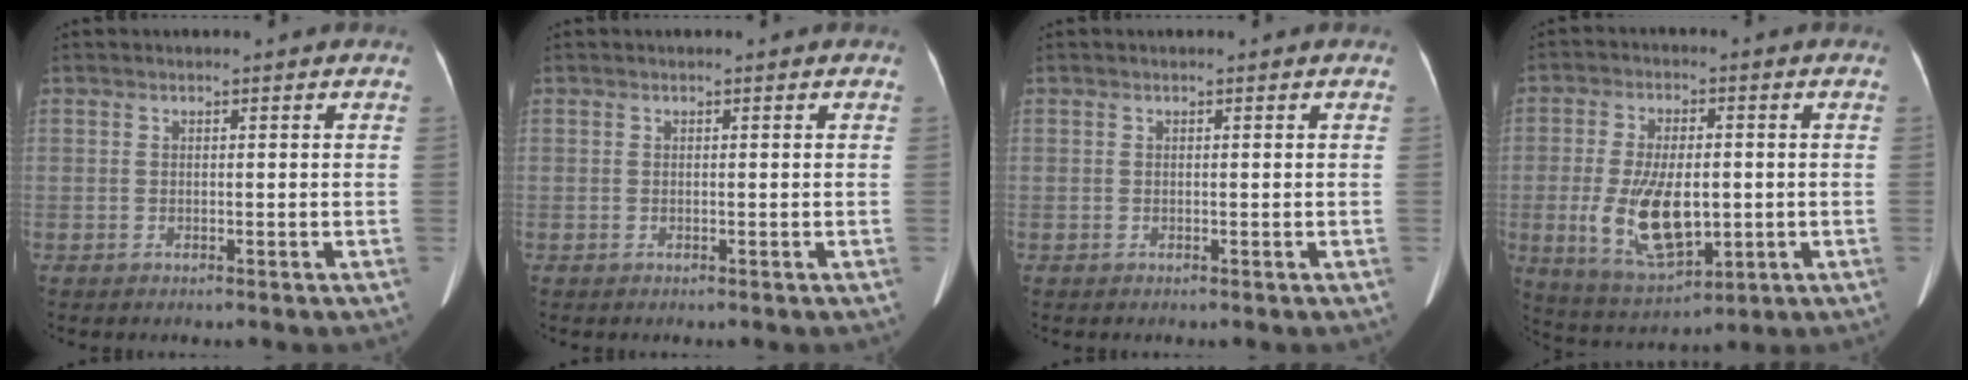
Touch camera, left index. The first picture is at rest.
{"total": 0.0}
{"total": 0.0}
{"total": 11.8, "force": [-1.6, 5.2, 10.5], "torque": [-0.209, -0.010, -0.013]}